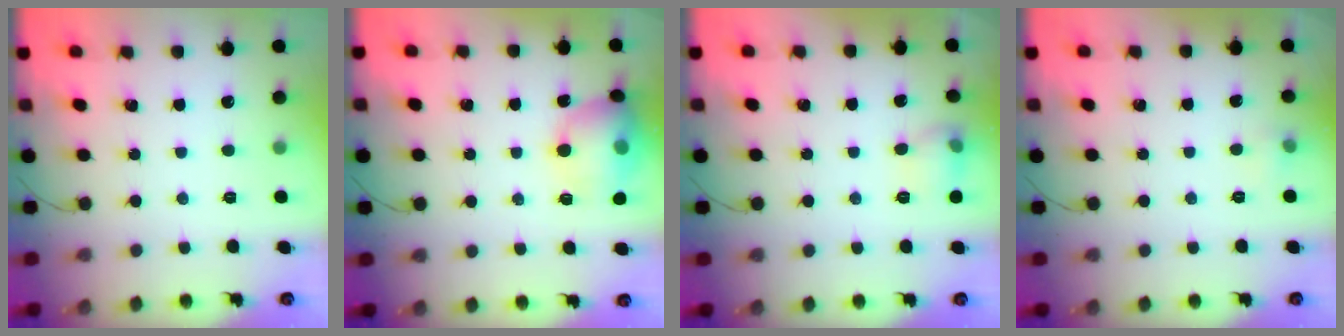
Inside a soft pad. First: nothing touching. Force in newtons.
{"total": 13.6, "press": 13.4, "slide": 2.3}
{"total": 6.8, "press": 6.7, "slide": 1.0}
{"total": 3.6, "press": 3.4, "slide": 1.0}